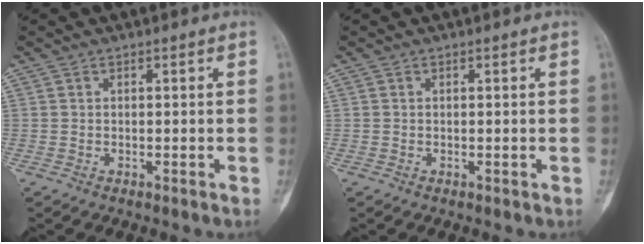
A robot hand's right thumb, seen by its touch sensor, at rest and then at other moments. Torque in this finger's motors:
{"motor_torque": [-0.04, 0.19, 0.09, 0.01, 0.11]}